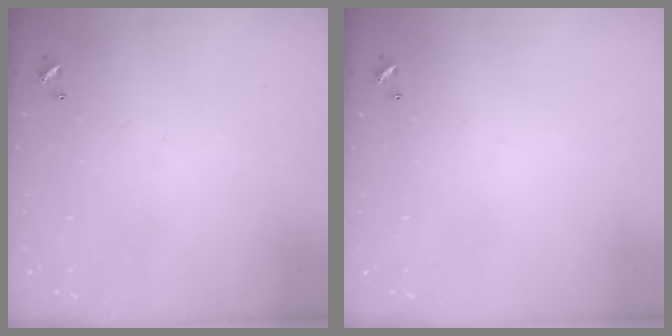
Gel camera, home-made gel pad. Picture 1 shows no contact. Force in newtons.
{"total": 0.0}